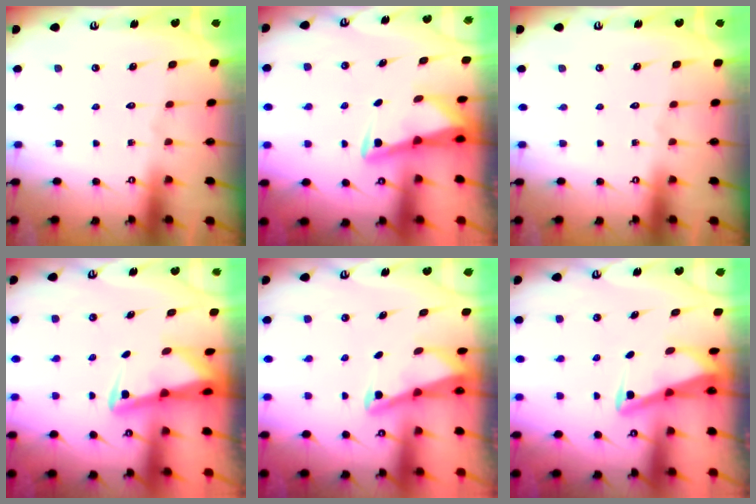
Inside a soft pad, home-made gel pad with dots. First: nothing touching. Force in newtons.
{"total": 3.0, "press": 3.0, "slide": 0.3}
{"total": 0.0}
{"total": 2.7, "press": 2.6, "slide": 0.6}
{"total": 2.2, "press": 2.2, "slide": 0.3}
{"total": 2.9, "press": 2.9, "slide": 0.3}